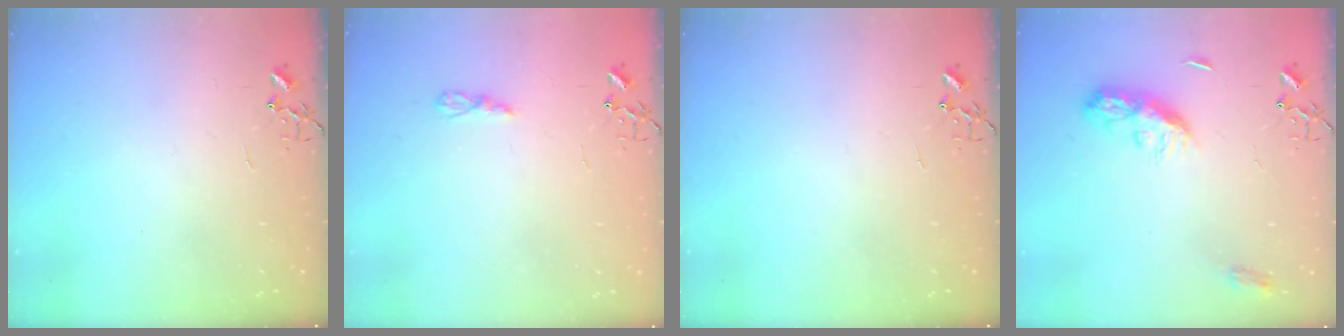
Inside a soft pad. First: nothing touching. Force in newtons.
{"total": 3.5, "press": 3.5, "slide": 0.4}
{"total": 0.0}
{"total": 9.9, "press": 9.9, "slide": 0.2}